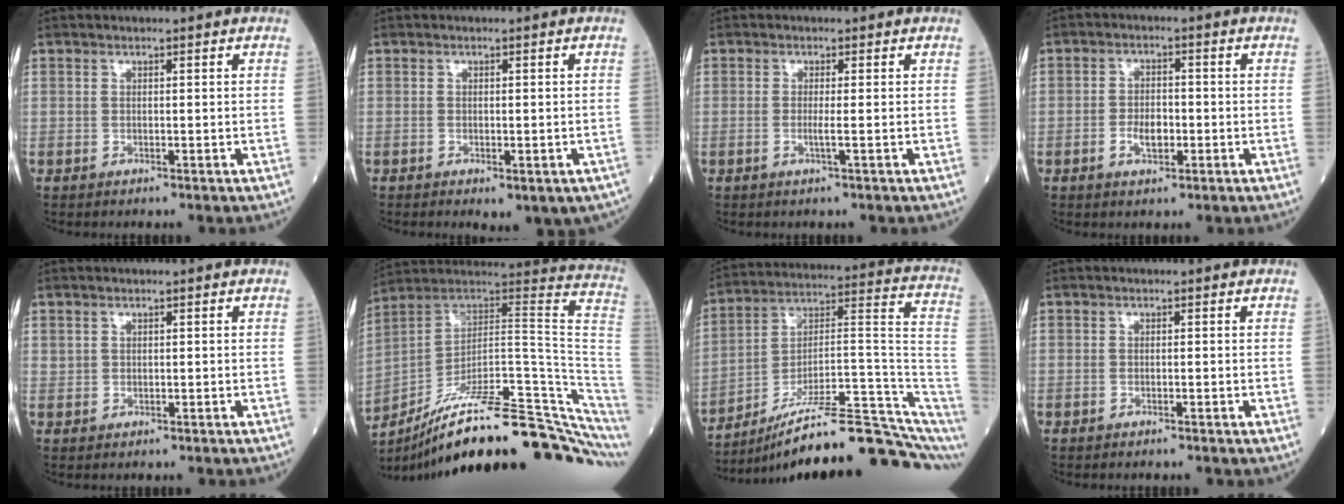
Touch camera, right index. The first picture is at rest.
{"total": 5.2, "force": [-3.3, 2.1, 3.4], "torque": [-0.032, 0.001, -0.037]}
{"total": 1.3, "force": [-0.2, -0.4, 1.2], "torque": [-0.025, -0.001, -0.006]}
{"total": 3.6, "force": [-1.1, 1.9, 2.9], "torque": [-0.053, 0.003, -0.016]}
{"total": 0.6, "force": [0.5, 0.3, 0.0], "torque": [0.002, 0.003, 0.010]}
{"total": 28.3, "force": [-19.1, 4.1, 20.4], "torque": [-0.196, 0.041, -0.285]}
{"total": 22.9, "force": [-16.9, 2.2, 15.3], "torque": [-0.149, 0.051, -0.252]}
{"total": 0.0}